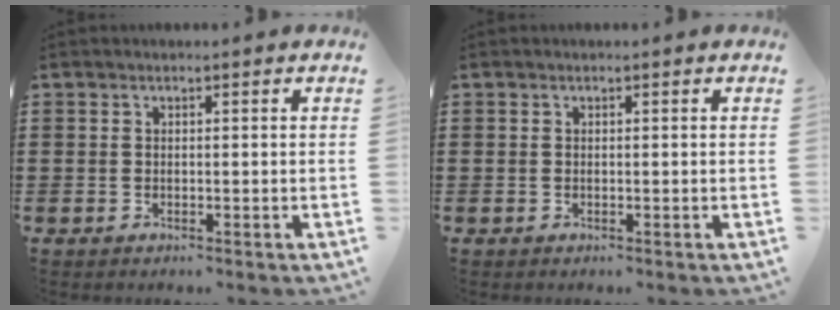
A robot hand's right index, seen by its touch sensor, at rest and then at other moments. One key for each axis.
{"total": 0.0}